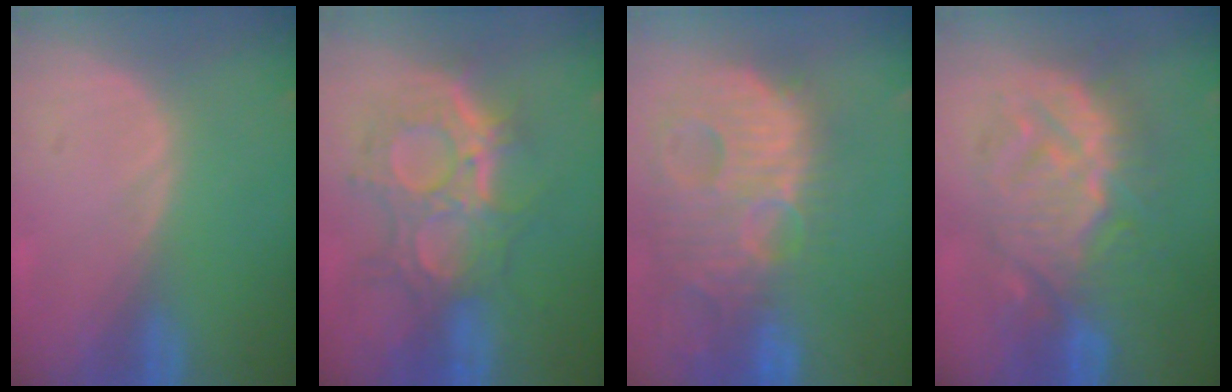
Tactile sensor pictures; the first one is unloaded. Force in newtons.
{"total": 10.3, "press": 9.8, "slide": 3.3}
{"total": 14.6, "press": 12.7, "slide": 7.3}
{"total": 10.3, "press": 10.3, "slide": 0.6}